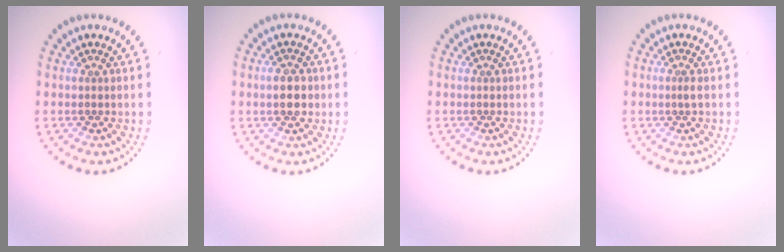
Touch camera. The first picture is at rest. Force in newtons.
{"total": 2.2, "press": 2.2, "slide": 0.1}
{"total": 0.0}
{"total": 0.9, "press": 0.5, "slide": 0.7}